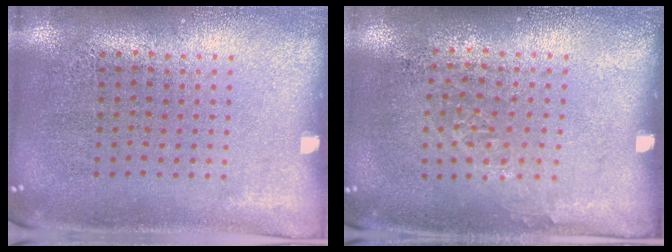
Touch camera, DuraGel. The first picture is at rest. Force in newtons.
{"total": 0.9, "press": 0.7, "slide": 0.5}